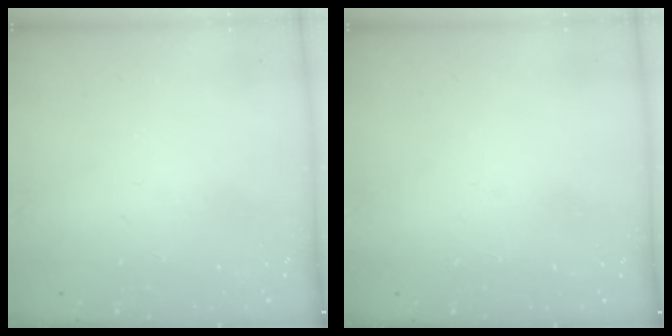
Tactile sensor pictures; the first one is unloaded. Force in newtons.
{"total": 1.5, "press": 1.5, "slide": 0.1}